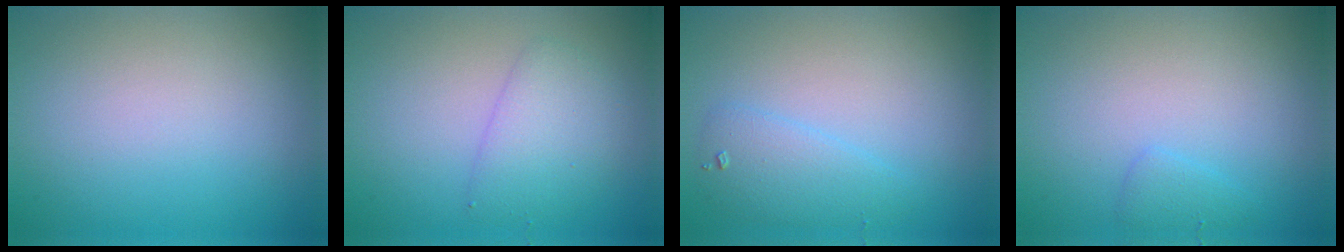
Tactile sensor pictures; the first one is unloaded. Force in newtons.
{"total": 3.0, "press": 3.0, "slide": 0.1}
{"total": 2.4, "press": 2.4, "slide": 0.1}
{"total": 1.1, "press": 1.1, "slide": 0.0}